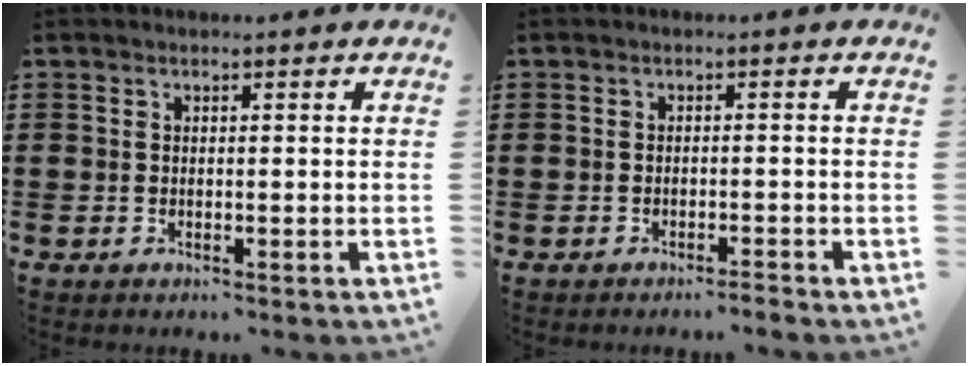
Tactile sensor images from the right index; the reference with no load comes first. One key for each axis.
{"total": 1.2, "fx": -1.1, "fy": -0.2, "fz": 0.4, "tx": -0.008, "ty": -0.001, "tz": -0.022}